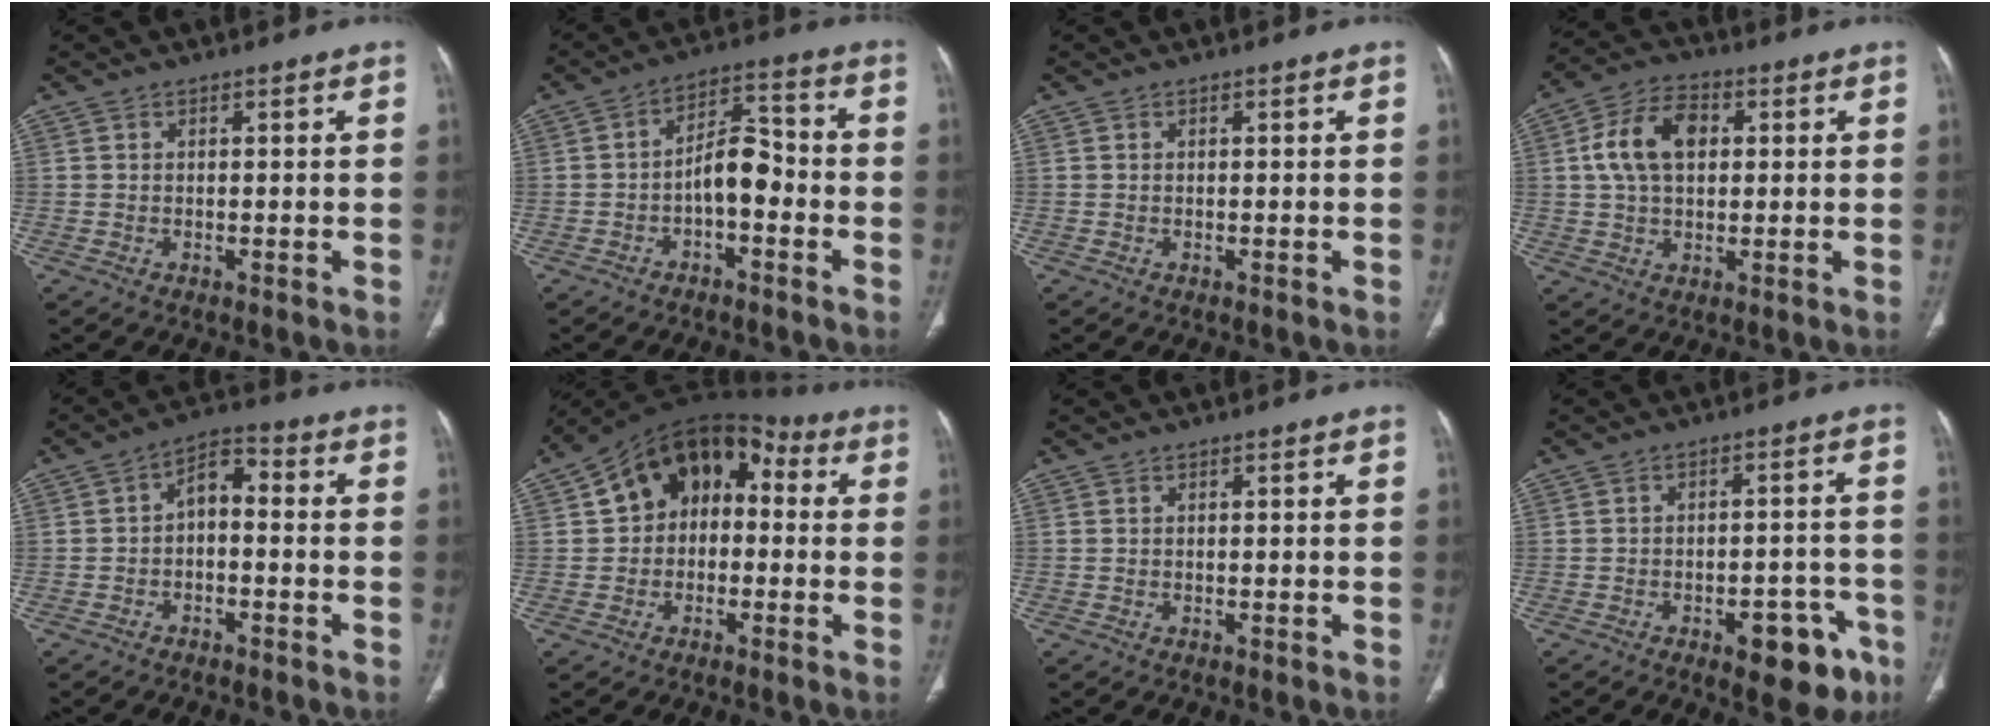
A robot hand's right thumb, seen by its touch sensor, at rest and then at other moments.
{"total": 7.8, "force": [-2.3, 4.0, 6.2], "torque": [-0.090, 0.042, -0.045]}
{"total": 0.0}
{"total": 10.8, "force": [2.0, 7.0, 8.0], "torque": [-0.142, 0.016, 0.033]}
{"total": 5.9, "force": [-1.0, 3.5, 4.6], "torque": [-0.064, 0.036, -0.028]}
{"total": 13.5, "force": [1.4, 10.0, 9.1], "torque": [-0.102, 0.047, 0.005]}
{"total": 0.0}
{"total": 10.4, "force": [-5.3, 5.1, 7.3], "torque": [-0.059, 0.036, -0.061]}